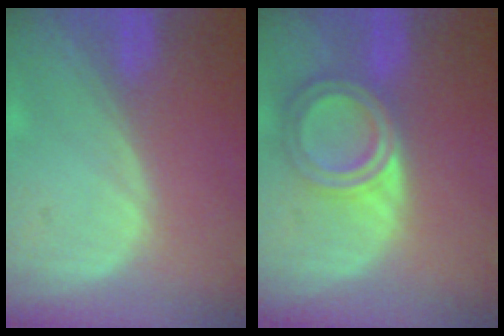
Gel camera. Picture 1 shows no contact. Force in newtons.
{"total": 6.7, "press": 6.0, "slide": 3.2}